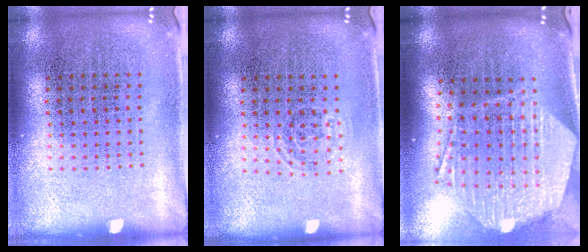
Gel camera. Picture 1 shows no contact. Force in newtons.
{"total": 0.8, "press": 0.5, "slide": 0.5}
{"total": 2.7, "press": 2.1, "slide": 1.7}